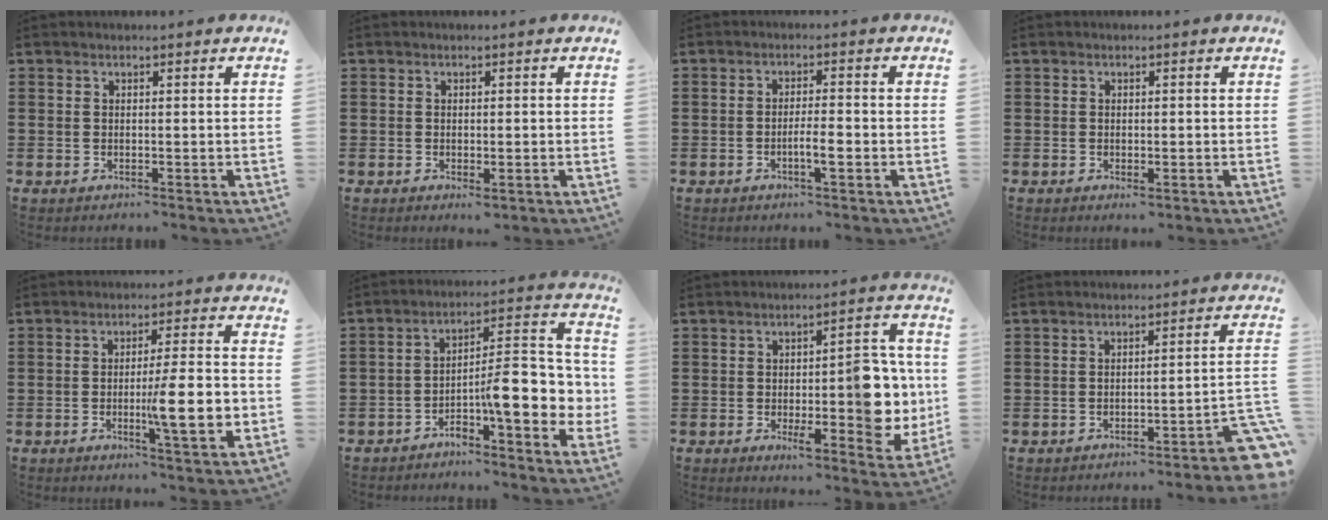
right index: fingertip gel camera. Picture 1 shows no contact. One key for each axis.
{"total": 0.8, "fx": -0.4, "fy": 0.3, "fz": 0.6, "tx": -0.013, "ty": -0.005, "tz": -0.006}
{"total": 3.2, "fx": -1.3, "fy": 0.4, "fz": 2.9, "tx": -0.051, "ty": 0.000, "tz": -0.023}
{"total": 0.5, "fx": -0.3, "fy": 0.3, "fz": 0.4, "tx": -0.009, "ty": -0.004, "tz": -0.004}
{"total": 10.2, "fx": -2.0, "fy": 1.7, "fz": 9.9, "tx": -0.143, "ty": -0.008, "tz": -0.033}
{"total": 9.6, "fx": -2.8, "fy": 2.6, "fz": 8.9, "tx": -0.118, "ty": -0.022, "tz": -0.058}
{"total": 10.9, "fx": -0.8, "fy": 4.3, "fz": 10.0, "tx": -0.117, "ty": -0.012, "tz": -0.009}
{"total": 3.8, "fx": -3.0, "fy": 0.1, "fz": 2.3, "tx": -0.038, "ty": -0.010, "tz": -0.059}